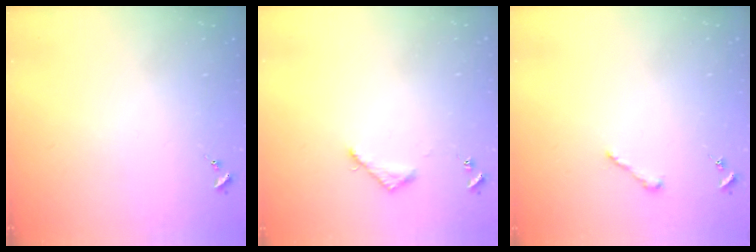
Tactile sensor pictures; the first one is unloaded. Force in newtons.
{"total": 3.6, "press": 3.6, "slide": 0.4}
{"total": 4.3, "press": 4.3, "slide": 0.5}